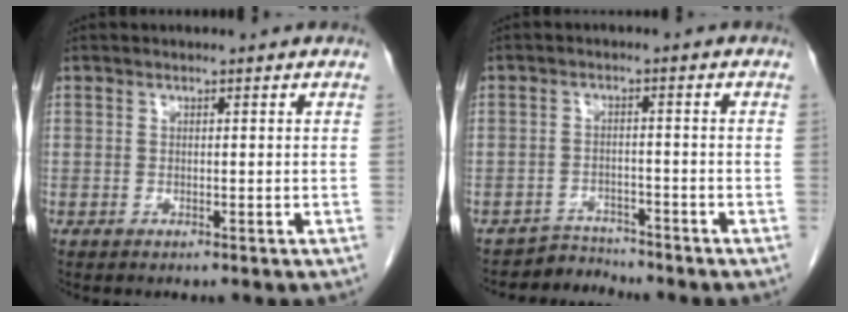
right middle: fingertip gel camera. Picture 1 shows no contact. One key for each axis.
{"total": 3.3, "fx": -2.9, "fy": 0.3, "fz": -1.4, "tx": 0.031, "ty": -0.001, "tz": -0.048}